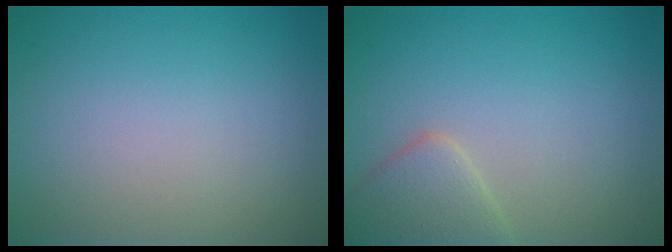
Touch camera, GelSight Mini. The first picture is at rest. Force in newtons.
{"total": 2.9, "press": 2.9, "slide": 0.1}